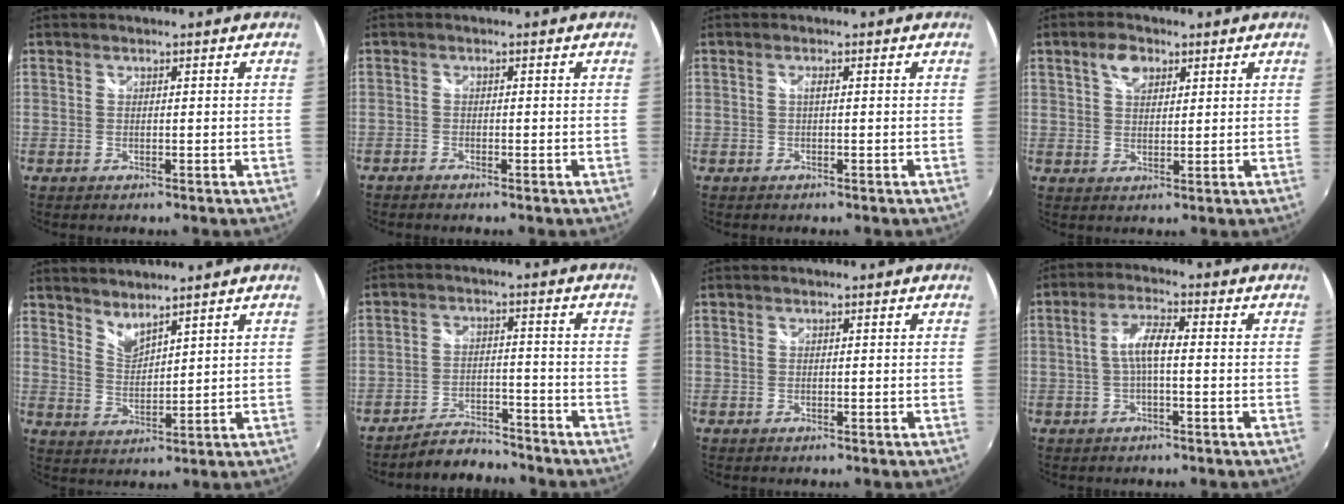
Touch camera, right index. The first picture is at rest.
{"total": 1.0, "force": [-1.0, 0.4, 0.2], "torque": [-0.009, -0.003, -0.022]}
{"total": 0.5, "force": [0.2, 0.0, 0.5], "torque": [-0.007, 0.007, 0.003]}
{"total": 4.4, "force": [2.3, 2.6, 2.7], "torque": [-0.045, 0.010, 0.041]}
{"total": 4.7, "force": [4.3, 0.7, 1.6], "torque": [-0.024, -0.005, 0.078]}
{"total": 6.8, "force": [-6.5, 1.5, 1.1], "torque": [-0.042, 0.009, -0.106]}
{"total": 0.0}
{"total": 4.7, "force": [-0.7, 1.0, 4.5], "torque": [-0.091, 0.011, -0.013]}